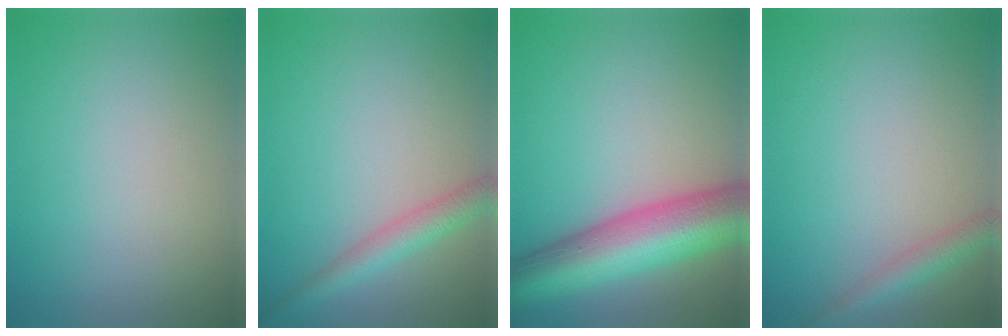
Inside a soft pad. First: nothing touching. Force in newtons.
{"total": 2.8, "press": 2.8, "slide": 0.2}
{"total": 10.1, "press": 10.1, "slide": 0.3}
{"total": 2.2, "press": 2.2, "slide": 0.1}